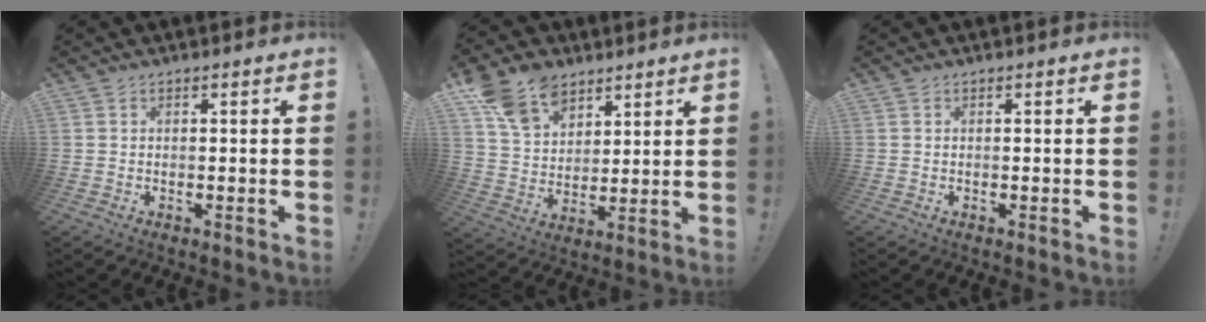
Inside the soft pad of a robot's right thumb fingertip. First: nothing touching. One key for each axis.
{"total": 13.8, "fx": 8.8, "fy": 9.3, "fz": 5.2, "tx": -0.085, "ty": -0.051, "tz": 0.172}
{"total": 0.0}